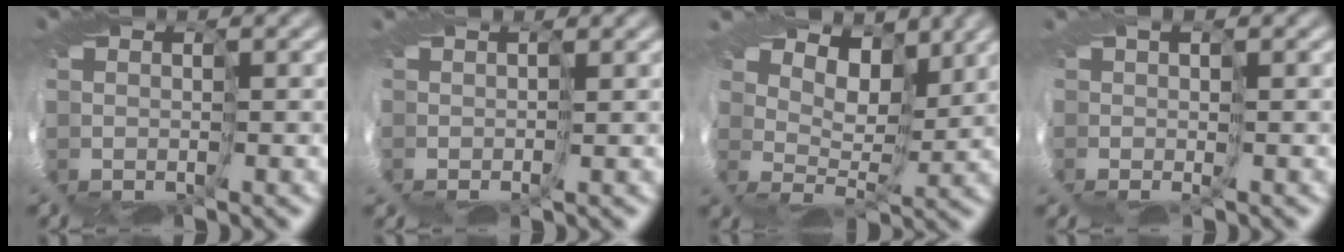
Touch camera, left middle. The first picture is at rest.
{"total": 1.5, "force": [1.1, -0.8, -0.5], "torque": [0.009, 0.011, 0.007]}
{"total": 5.3, "force": [4.9, 1.2, 1.8], "torque": [-0.021, 0.015, 0.044]}
{"total": 2.1, "force": [0.3, -2.0, -0.3], "torque": [0.020, 0.004, -0.015]}